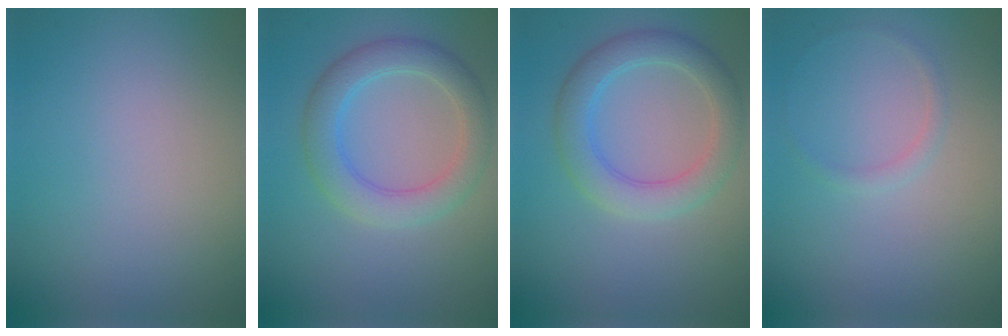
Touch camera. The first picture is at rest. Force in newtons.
{"total": 4.3, "press": 4.3, "slide": 0.2}
{"total": 4.2, "press": 4.2, "slide": 0.3}
{"total": 0.8, "press": 0.8, "slide": 0.0}